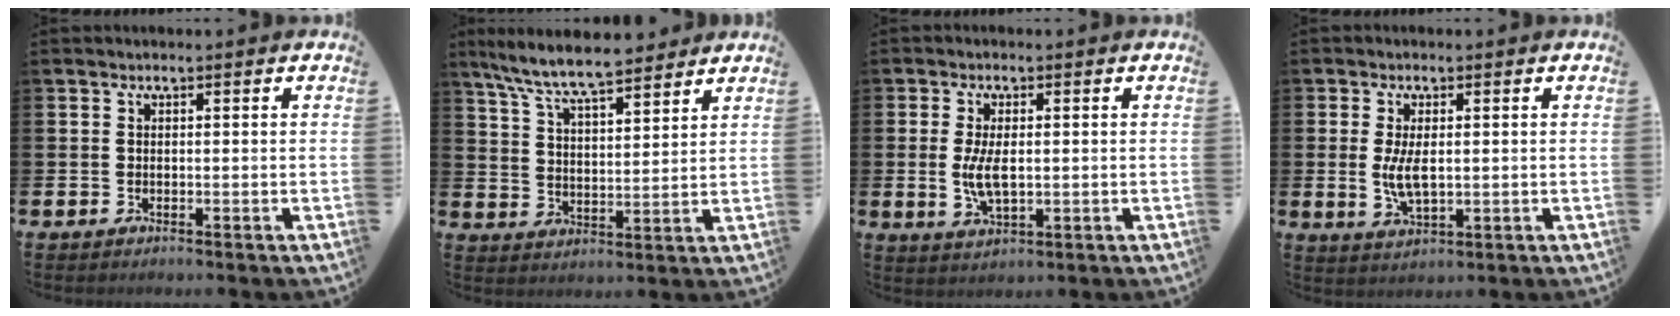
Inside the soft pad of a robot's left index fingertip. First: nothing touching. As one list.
[{"total": 8.4, "force": [7.8, 1.2, 2.9], "torque": [-0.086, -0.036, 0.143]}, {"total": 5.0, "force": [0.1, 2.2, 4.4], "torque": [-0.080, -0.002, -0.003]}, {"total": 4.6, "force": [0.4, 1.9, 4.1], "torque": [-0.068, -0.001, 0.004]}]